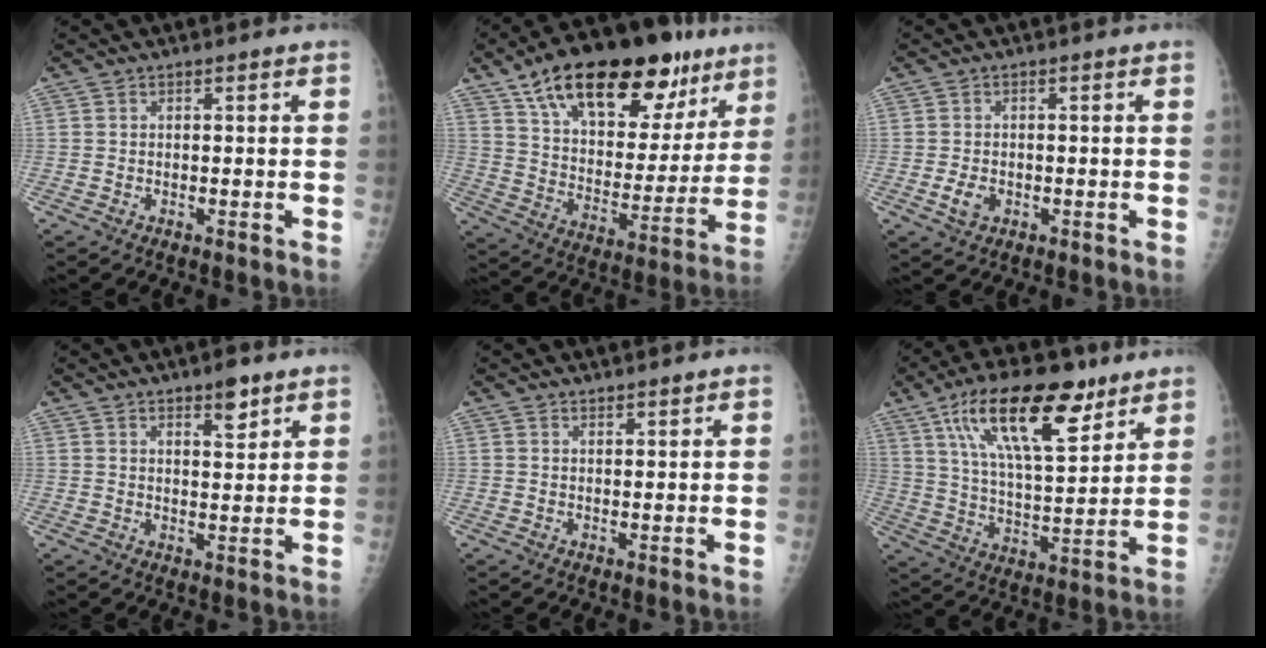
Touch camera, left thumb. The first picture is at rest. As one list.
[{"total": 28.6, "force": [17.1, 13.6, 18.5], "torque": [-0.253, -0.023, 0.270]}, {"total": 3.0, "force": [-0.8, 2.1, 1.9], "torque": [-0.031, 0.001, -0.012]}, {"total": 4.6, "force": [3.0, 1.5, 3.1], "torque": [-0.033, -0.020, 0.046]}, {"total": 1.3, "force": [1.2, 0.2, 0.4], "torque": [0.000, -0.009, 0.021]}, {"total": 19.6, "force": [11.0, 7.6, 14.3], "torque": [-0.213, -0.038, 0.193]}]